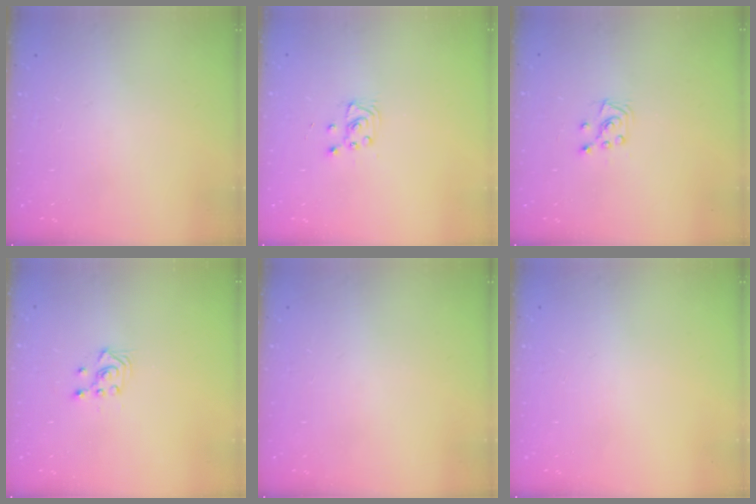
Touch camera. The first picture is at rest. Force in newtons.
{"total": 4.4, "press": 4.4, "slide": 0.5}
{"total": 6.4, "press": 6.4, "slide": 0.6}
{"total": 3.4, "press": 3.3, "slide": 0.9}
{"total": 0.0}
{"total": 0.0}